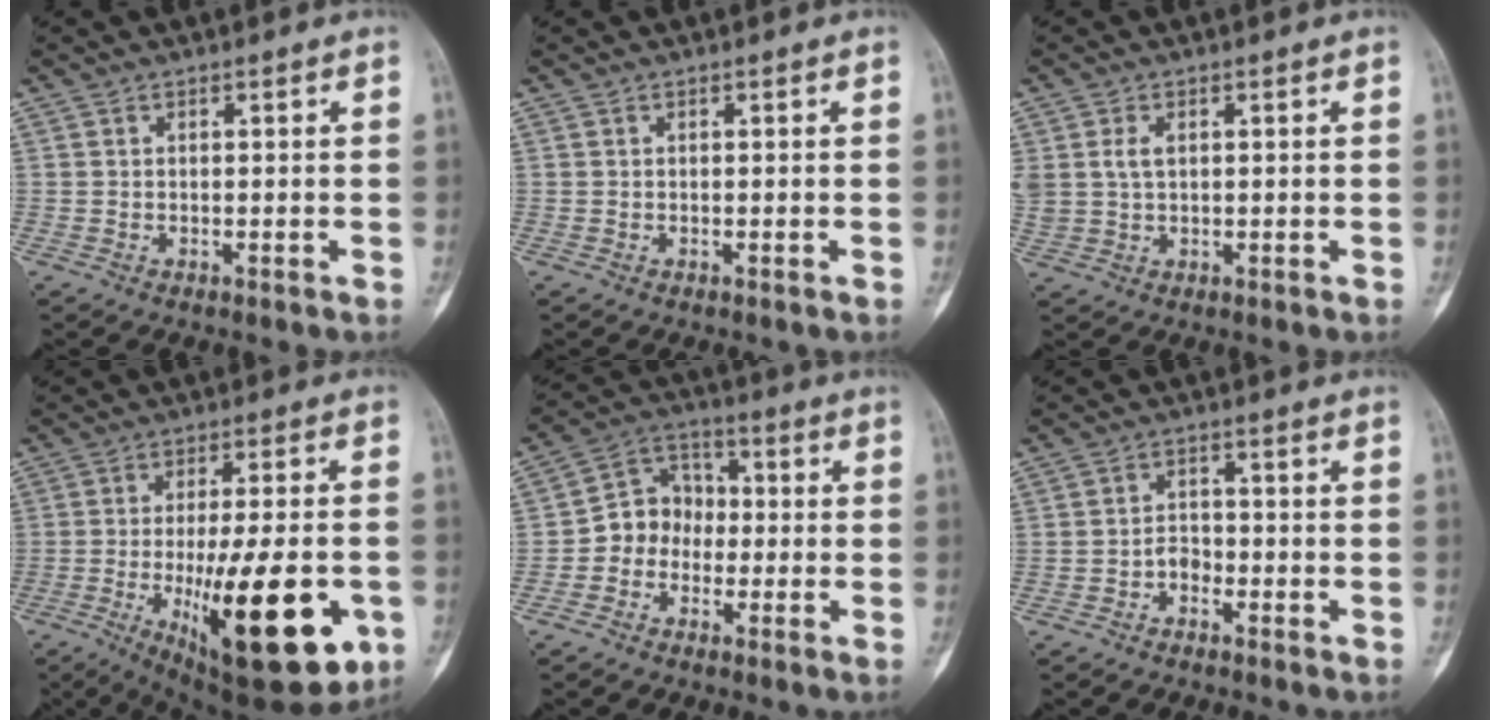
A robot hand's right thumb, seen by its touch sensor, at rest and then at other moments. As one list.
[{"total": 0.0}, {"total": 4.4, "force": [1.2, 2.9, 3.1], "torque": [-0.073, 0.004, 0.029]}, {"total": 23.9, "force": [-6.9, 7.8, 21.6], "torque": [-0.298, -0.010, -0.081]}, {"total": 8.1, "force": [-1.6, 7.0, 3.8], "torque": [-0.030, 0.038, -0.046]}, {"total": 2.3, "force": [-1.4, 1.6, 0.9], "torque": [-0.004, 0.017, -0.031]}]